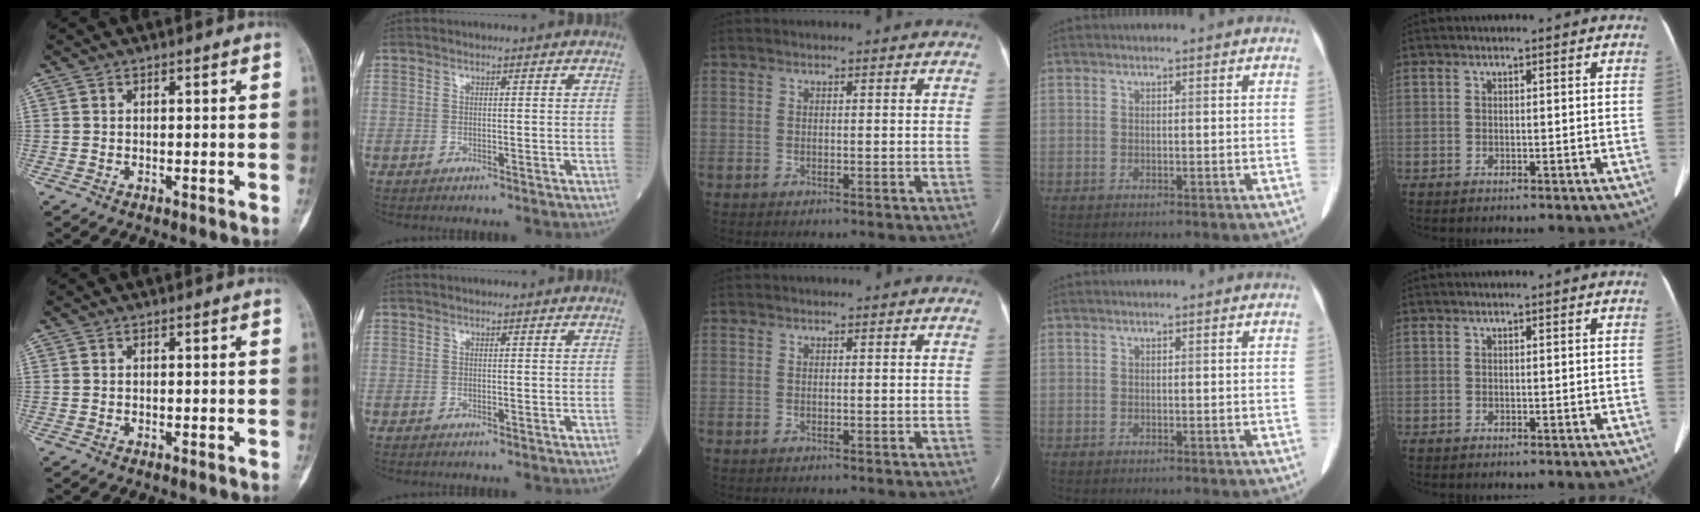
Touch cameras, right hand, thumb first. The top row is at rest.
{}